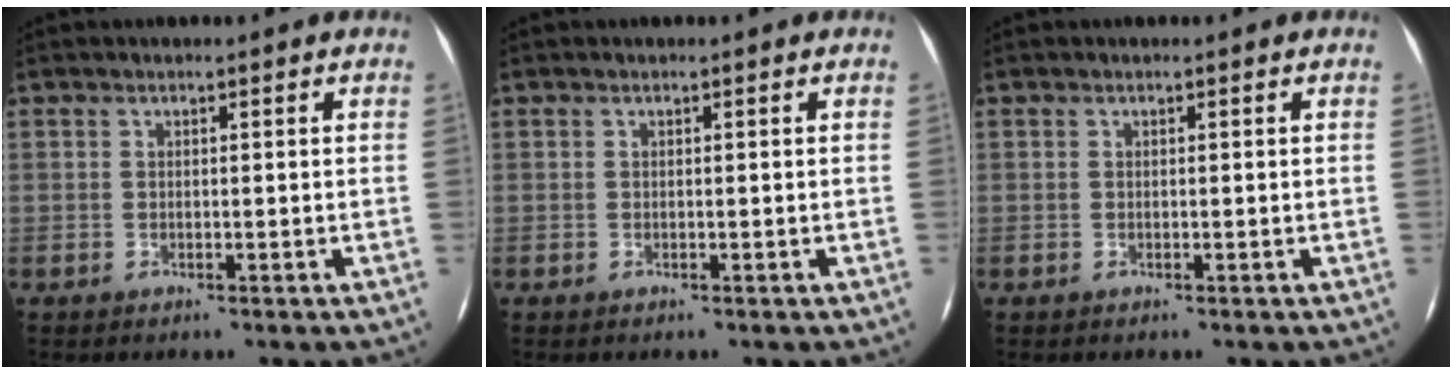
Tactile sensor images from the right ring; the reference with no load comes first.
{"total": 0.0}
{"total": 0.0}